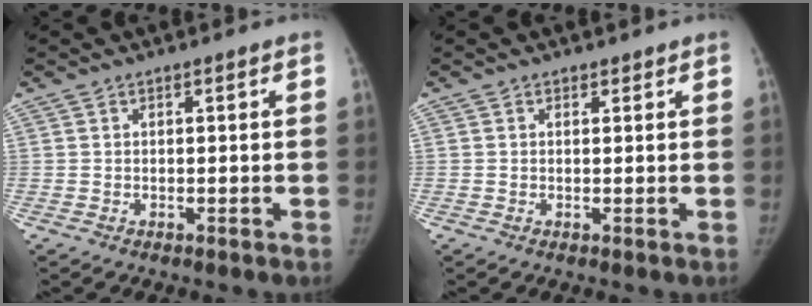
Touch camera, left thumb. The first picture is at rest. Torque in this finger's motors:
{"motor_torque": [-1.35, -0.32, -0.74, 0.60, -0.19]}